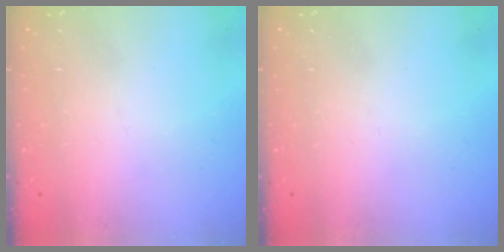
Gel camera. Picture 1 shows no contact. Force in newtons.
{"total": 0.0}